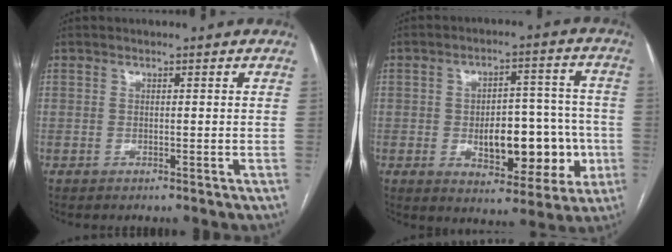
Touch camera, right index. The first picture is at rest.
{"total": 12.8, "force": [-2.5, 6.5, 10.7], "torque": [-0.139, 0.025, -0.022]}